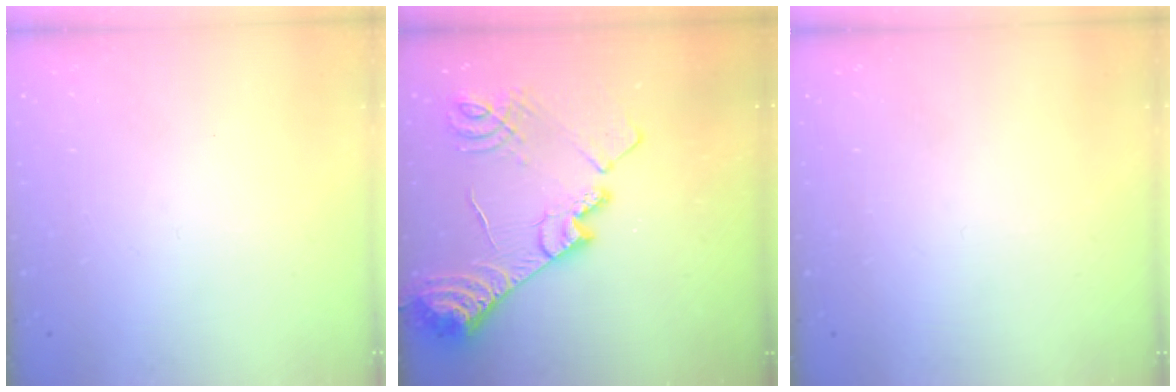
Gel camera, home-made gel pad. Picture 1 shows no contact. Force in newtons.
{"total": 18.9, "press": 18.9, "slide": 1.6}
{"total": 0.0}